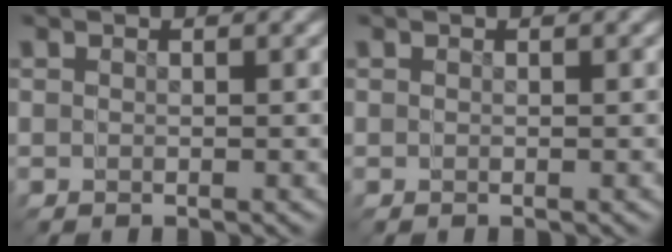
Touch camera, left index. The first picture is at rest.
{"total": 0.0}